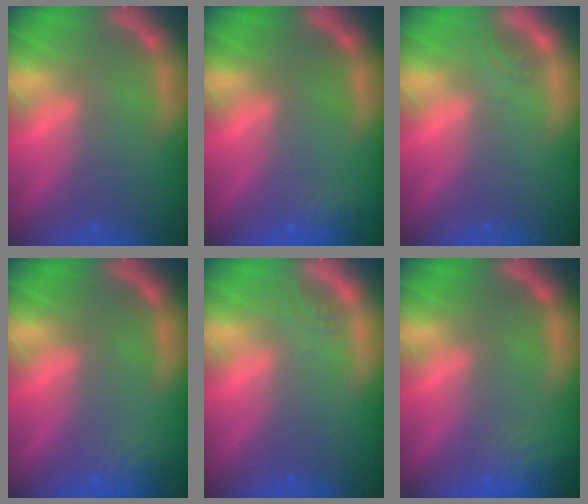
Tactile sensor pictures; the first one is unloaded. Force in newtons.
{"total": 1.4}
{"total": 1.0}
{"total": 2.4}
{"total": 1.0}
{"total": 4.0}